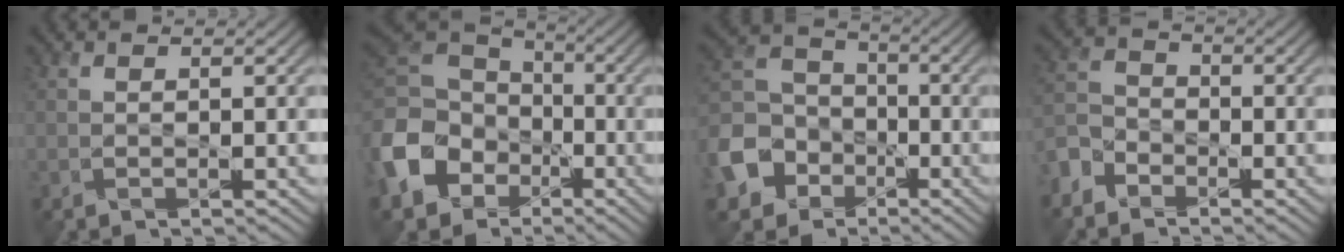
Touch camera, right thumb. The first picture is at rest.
{"total": 15.0, "force": [-5.4, 12.1, 7.1], "torque": [-0.248, -0.036, -0.119]}
{"total": 10.5, "force": [-4.8, 8.5, 3.8], "torque": [-0.130, -0.026, -0.109]}
{"total": 4.6, "force": [-3.5, 2.9, 1.1], "torque": [-0.036, -0.004, -0.087]}